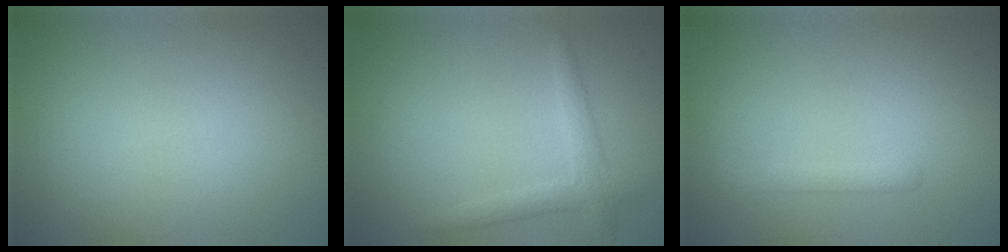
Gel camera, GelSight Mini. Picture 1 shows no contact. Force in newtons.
{"total": 2.3, "press": 2.3, "slide": 0.1}
{"total": 1.2, "press": 1.2, "slide": 0.1}